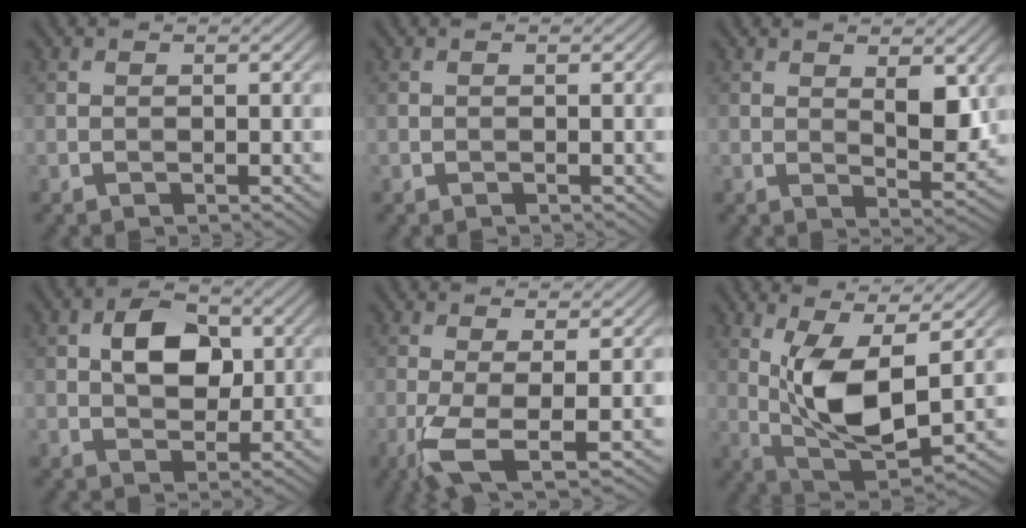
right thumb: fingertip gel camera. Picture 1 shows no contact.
{"total": 0.0}
{"total": 4.6, "force": [1.7, 2.0, 3.7], "torque": [-0.064, -0.010, 0.034]}
{"total": 6.8, "force": [1.4, 4.5, 4.9], "torque": [-0.084, 0.006, 0.016]}
{"total": 5.3, "force": [-1.6, 1.1, 5.0], "torque": [-0.110, 0.002, -0.038]}
{"total": 10.5, "force": [1.8, 4.2, 9.4], "torque": [-0.189, -0.006, 0.036]}